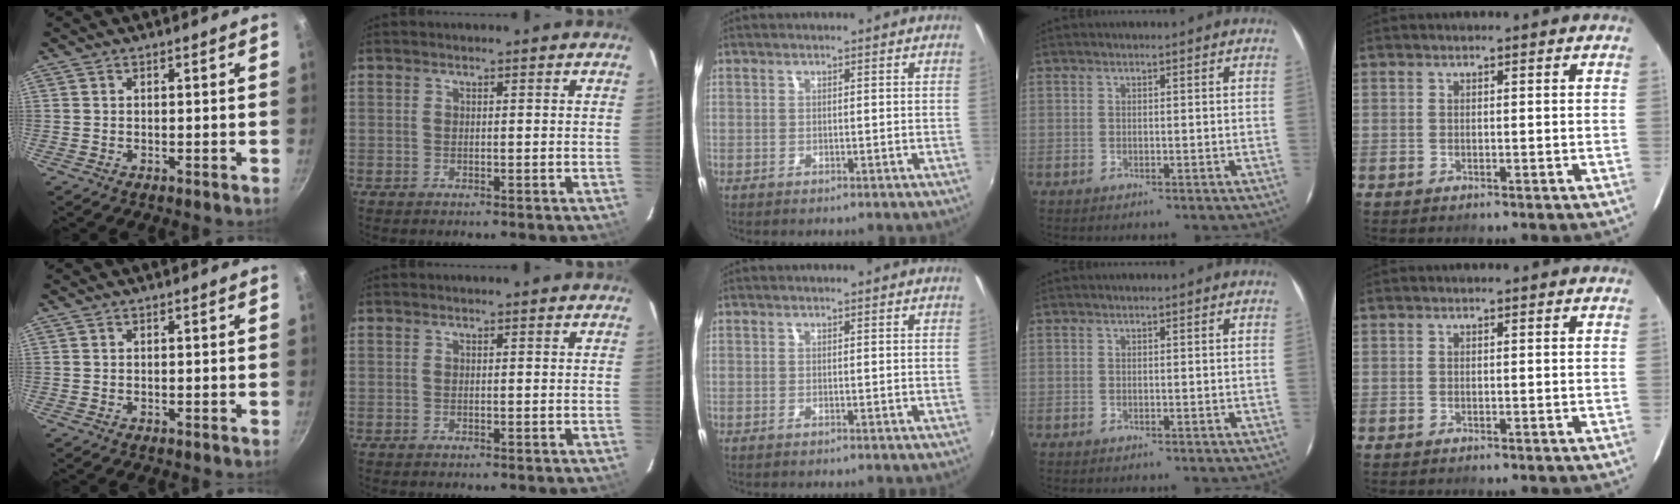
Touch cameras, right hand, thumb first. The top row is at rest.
{}